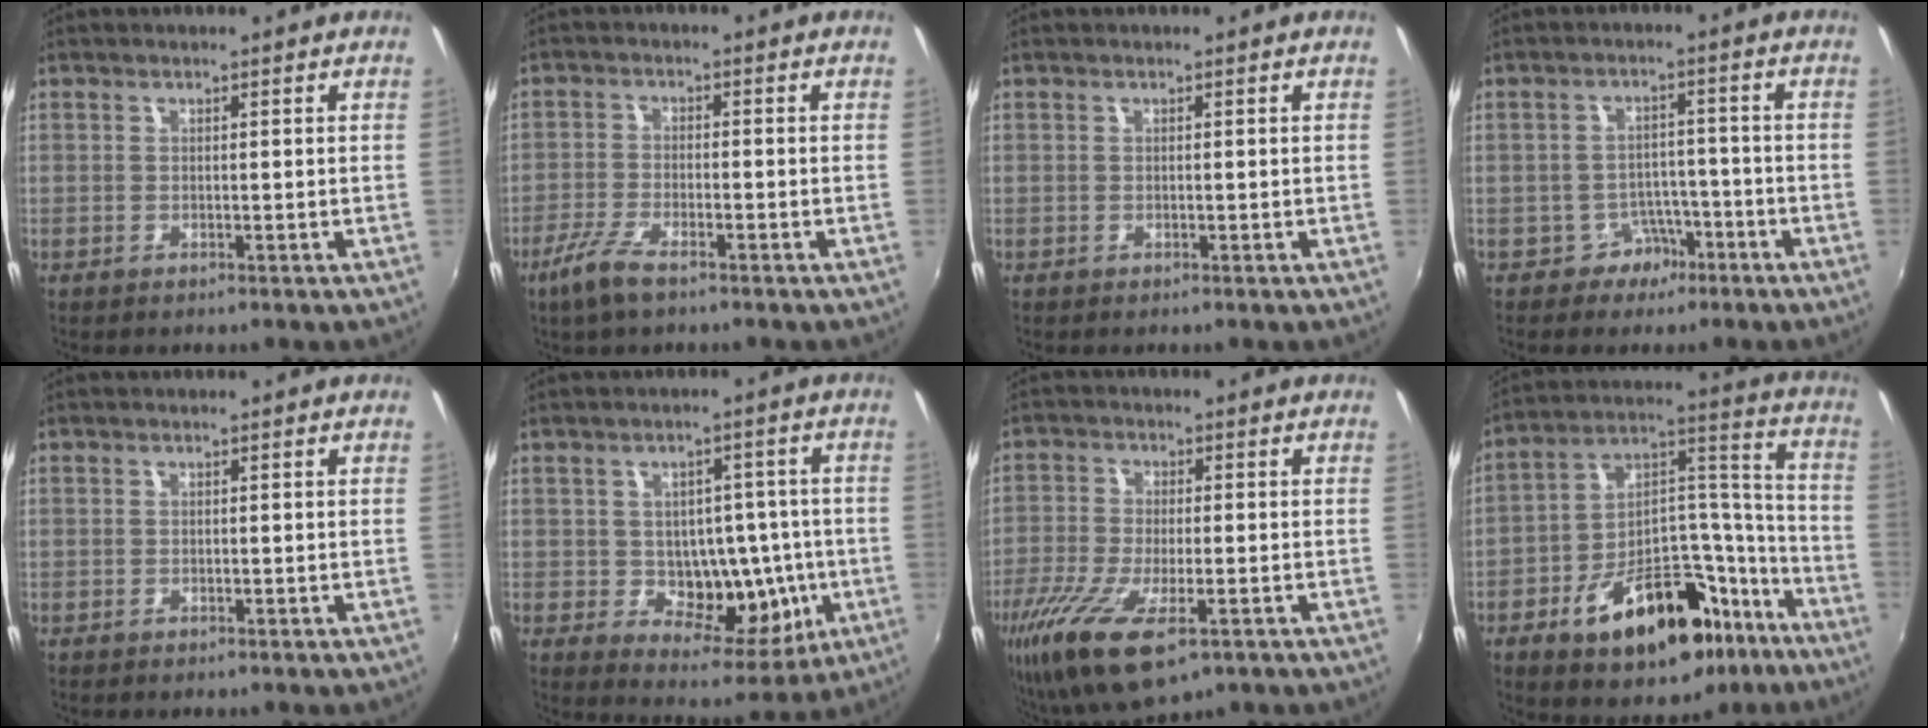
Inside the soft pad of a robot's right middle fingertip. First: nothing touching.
{"total": 6.0, "force": [-4.2, 1.4, 4.0], "torque": [-0.100, -0.012, -0.083]}
{"total": 0.0}
{"total": 4.1, "force": [-2.5, 3.2, 0.5], "torque": [-0.013, 0.011, -0.033]}
{"total": 0.5, "force": [-0.4, 0.4, 0.0], "torque": [-0.002, -0.003, -0.007]}
{"total": 11.4, "force": [-1.6, 8.8, 7.2], "torque": [-0.110, -0.006, -0.008]}
{"total": 16.6, "force": [-8.5, 6.3, 12.8], "torque": [-0.274, -0.064, -0.148]}
{"total": 24.9, "force": [-15.0, 13.3, 14.8], "torque": [-0.224, 0.066, -0.200]}